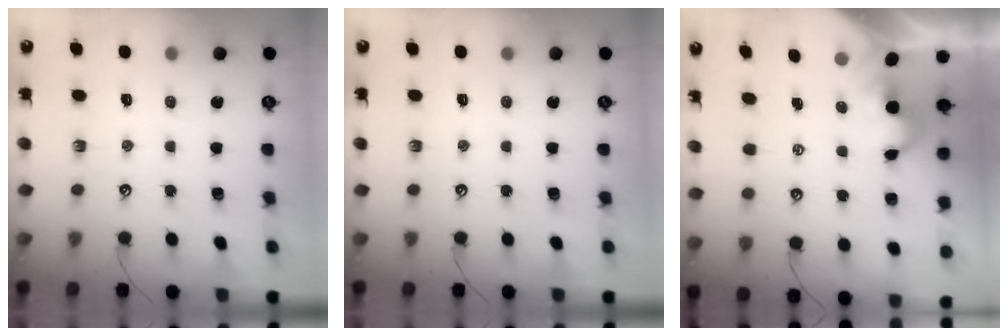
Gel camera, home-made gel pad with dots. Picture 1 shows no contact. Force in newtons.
{"total": 0.0}
{"total": 1.9, "press": 1.9, "slide": 0.4}